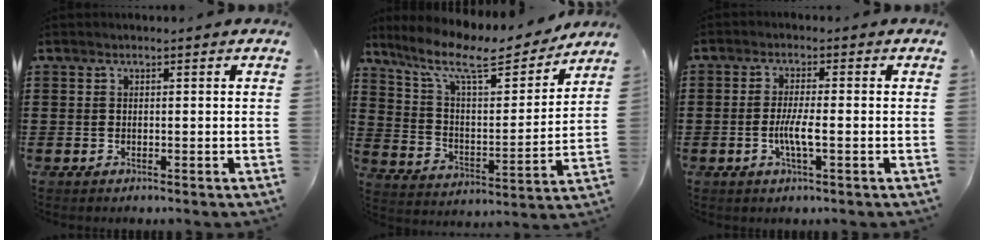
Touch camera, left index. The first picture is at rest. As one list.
[{"total": 11.5, "force": [8.8, 2.8, 6.9], "torque": [-0.160, -0.042, 0.146]}, {"total": 4.2, "force": [-1.0, 0.6, 4.0], "torque": [-0.077, -0.004, -0.020]}]